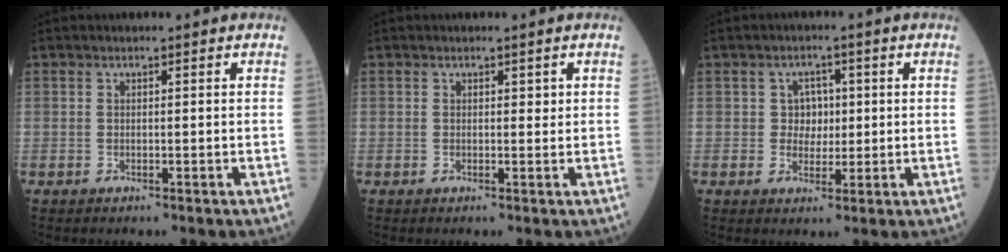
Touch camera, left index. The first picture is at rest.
{"total": 0.7, "force": [0.3, 0.4, 0.5], "torque": [-0.001, 0.001, 0.002]}
{"total": 3.2, "force": [0.4, 2.9, 1.2], "torque": [-0.014, 0.006, 0.006]}